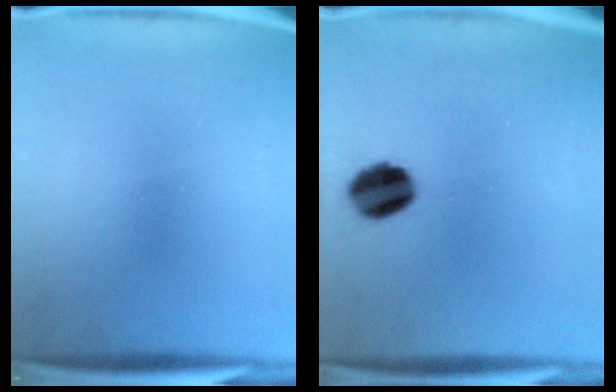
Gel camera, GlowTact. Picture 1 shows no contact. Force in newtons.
{"total": 9.3}